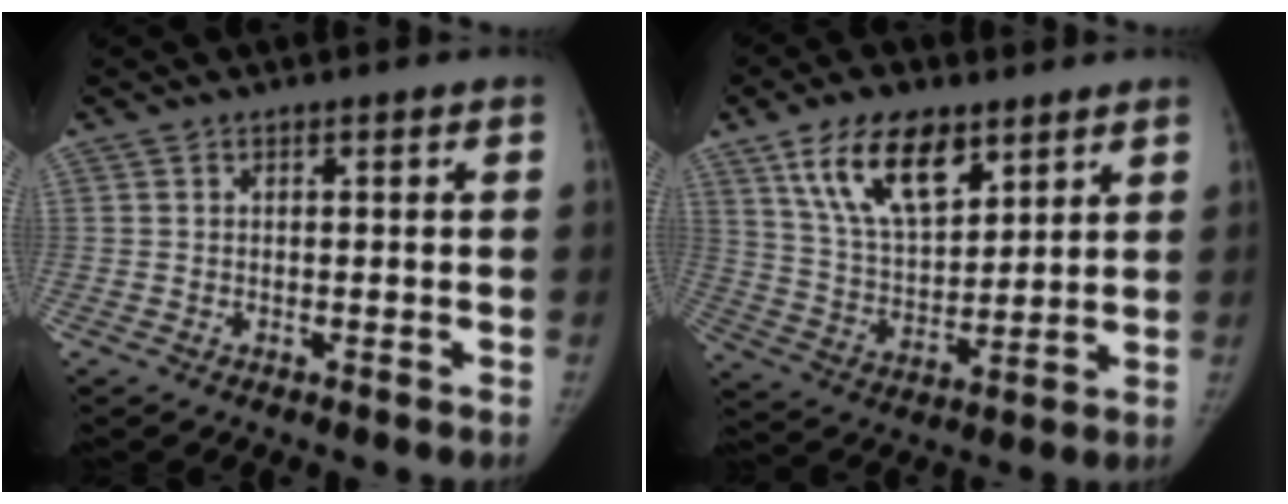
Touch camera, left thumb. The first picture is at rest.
{"total": 15.3, "force": [8.8, 7.7, 9.9], "torque": [-0.140, -0.037, 0.166]}